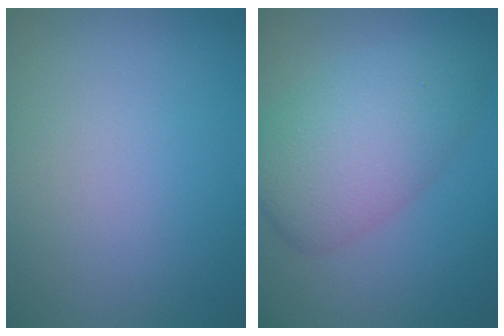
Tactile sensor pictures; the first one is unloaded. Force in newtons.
{"total": 6.8, "press": 6.8, "slide": 0.0}